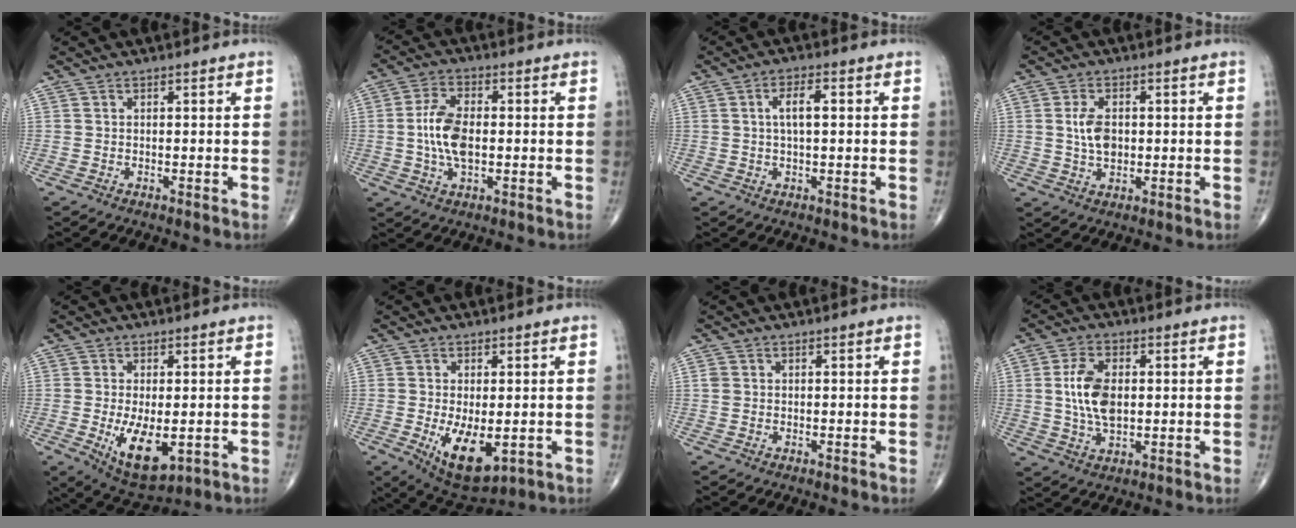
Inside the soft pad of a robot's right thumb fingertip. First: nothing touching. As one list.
[{"total": 8.6, "force": [-0.4, 4.5, 7.3], "torque": [-0.145, 0.005, -0.010]}, {"total": 4.3, "force": [0.7, 1.6, 4.0], "torque": [-0.073, 0.008, 0.009]}, {"total": 5.3, "force": [0.4, 3.2, 4.2], "torque": [-0.074, -0.001, 0.010]}, {"total": 9.8, "force": [-2.0, 4.6, 8.5], "torque": [-0.133, -0.020, -0.019]}, {"total": 10.0, "force": [-2.3, 4.7, 8.5], "torque": [-0.131, -0.020, -0.022]}, {"total": 1.0, "force": [0.1, 0.9, 0.5], "torque": [-0.006, 0.001, 0.003]}, {"total": 9.0, "force": [0.8, 5.0, 7.4], "torque": [-0.142, -0.002, 0.018]}]